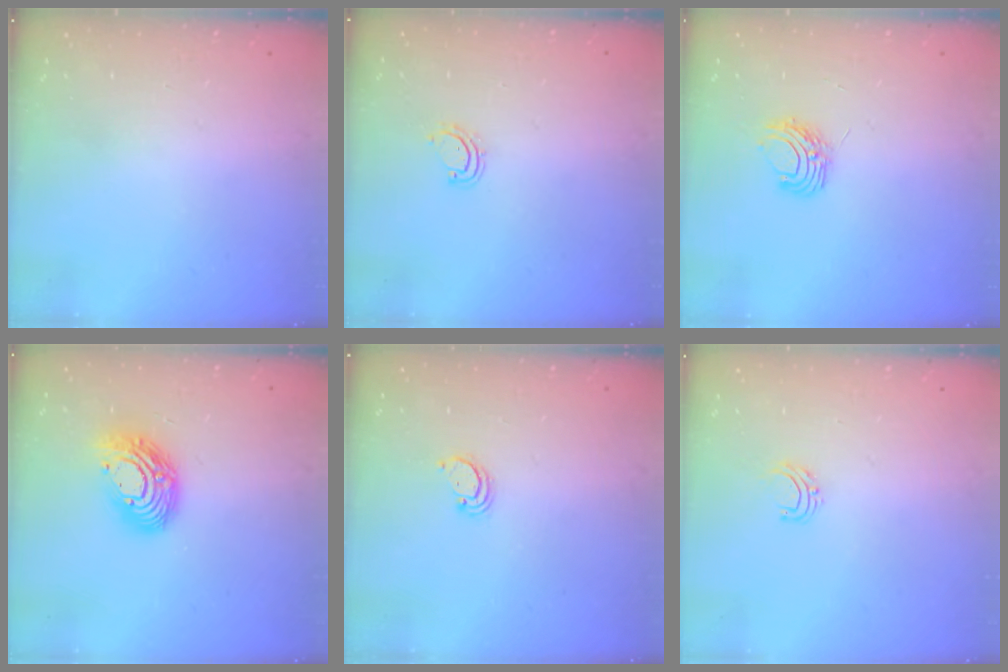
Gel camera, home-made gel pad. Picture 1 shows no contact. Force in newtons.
{"total": 4.7, "press": 4.4, "slide": 1.6}
{"total": 6.9, "press": 6.9, "slide": 0.6}
{"total": 13.4, "press": 13.4, "slide": 1.0}
{"total": 2.2, "press": 2.2, "slide": 0.2}
{"total": 4.7, "press": 4.7, "slide": 0.3}